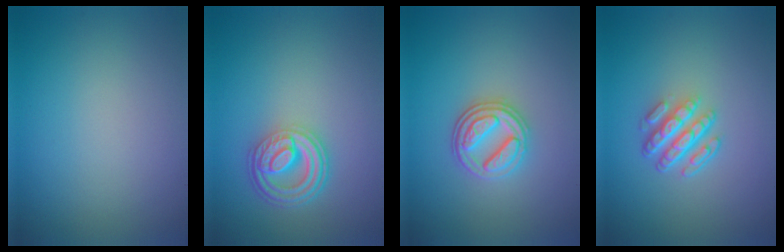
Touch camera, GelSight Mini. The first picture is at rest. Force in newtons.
{"total": 4.7, "press": 3.5, "slide": 3.1}
{"total": 3.4, "press": 3.0, "slide": 1.7}
{"total": 4.3, "press": 3.0, "slide": 3.1}